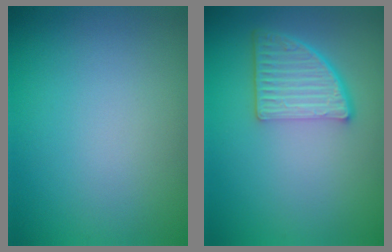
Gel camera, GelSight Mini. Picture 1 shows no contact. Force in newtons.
{"total": 5.1, "press": 3.8, "slide": 3.5}